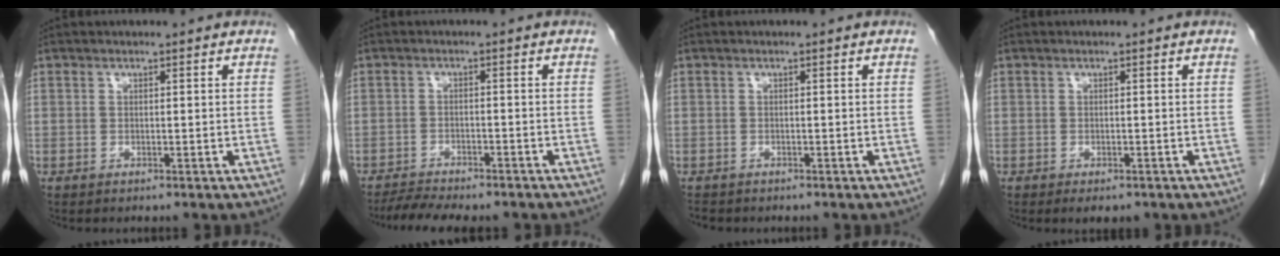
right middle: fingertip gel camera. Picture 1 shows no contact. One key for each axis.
{"total": 7.3, "fx": -6.6, "fy": 1.2, "fz": 3.0, "tx": -0.042, "ty": -0.006, "tz": -0.101}
{"total": 1.5, "fx": -1.3, "fy": 0.7, "fz": 0.4, "tx": -0.014, "ty": -0.003, "tz": -0.018}
{"total": 2.5, "fx": -1.6, "fy": 1.1, "fz": 1.5, "tx": -0.014, "ty": -0.002, "tz": -0.016}